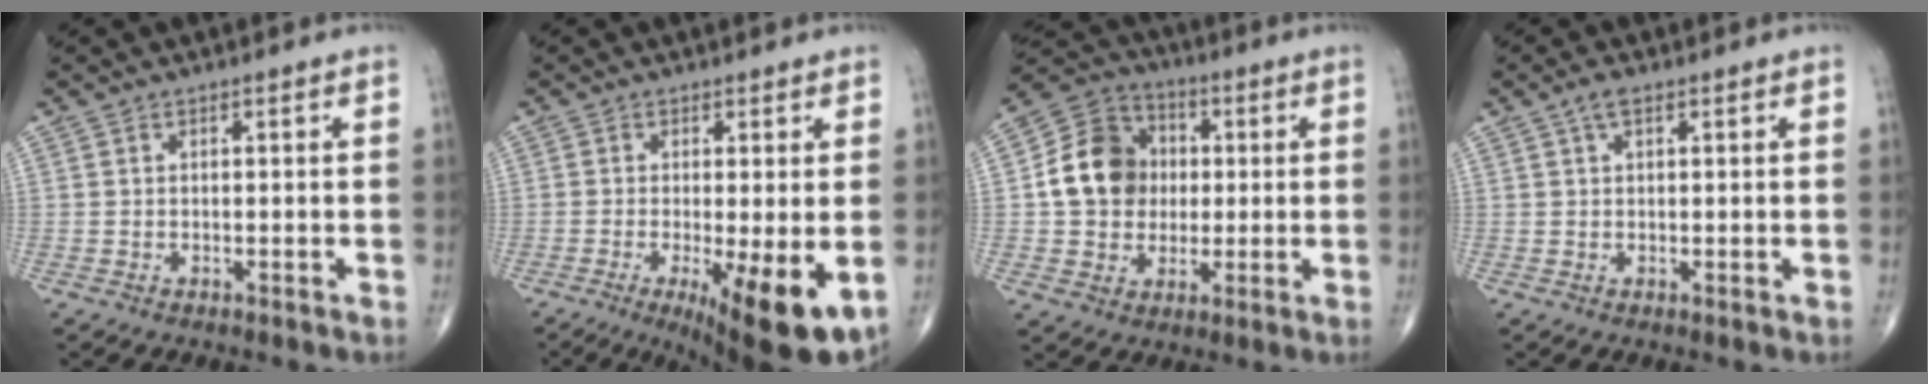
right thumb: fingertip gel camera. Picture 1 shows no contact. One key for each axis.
{"total": 12.0, "fx": -3.6, "fy": 3.2, "fz": 11.0, "tx": -0.155, "ty": -0.025, "tz": -0.046}
{"total": 13.3, "fx": 0.8, "fy": 11.4, "fz": 6.8, "tx": -0.096, "ty": 0.020, "tz": 0.009}
{"total": 2.2, "fx": 1.2, "fy": 0.9, "fz": 1.7, "tx": -0.038, "ty": 0.007, "tz": 0.022}